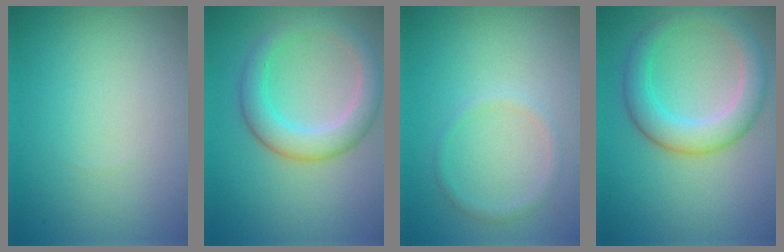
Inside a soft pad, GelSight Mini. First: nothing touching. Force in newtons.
{"total": 4.3, "press": 4.3, "slide": 0.1}
{"total": 1.1, "press": 1.1, "slide": 0.0}
{"total": 4.7, "press": 4.7, "slide": 0.1}